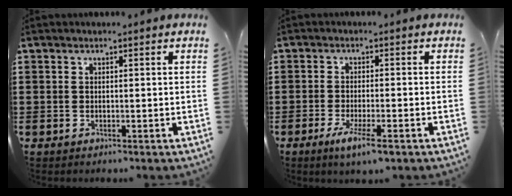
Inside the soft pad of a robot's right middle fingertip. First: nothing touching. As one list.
[{"total": 4.2, "force": [-2.6, 0.4, 3.3], "torque": [-0.059, -0.007, -0.043]}]